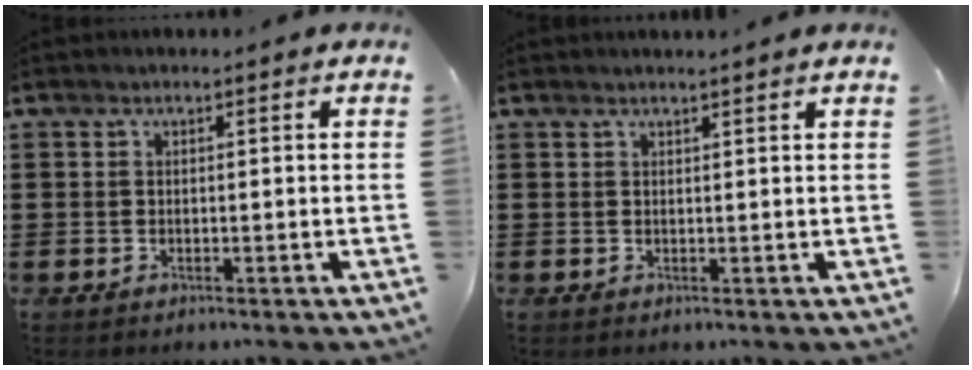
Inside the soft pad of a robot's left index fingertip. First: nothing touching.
{"total": 0.9, "force": [0.9, -0.3, 0.1], "torque": [-0.002, -0.004, 0.017]}